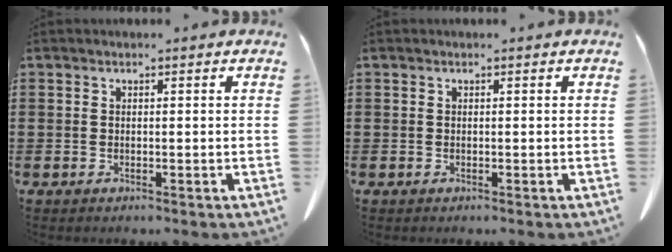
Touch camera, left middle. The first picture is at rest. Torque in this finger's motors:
{"motor_torque": [0.01, 0.00, -0.01, 0.00]}